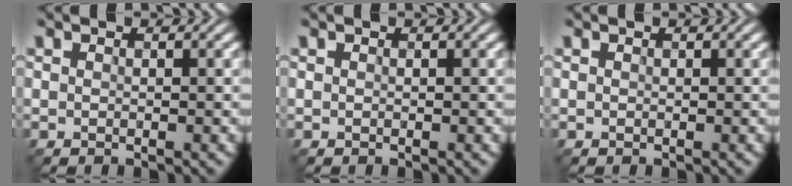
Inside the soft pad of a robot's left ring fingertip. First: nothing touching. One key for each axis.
{"total": 0.0}
{"total": 0.0}